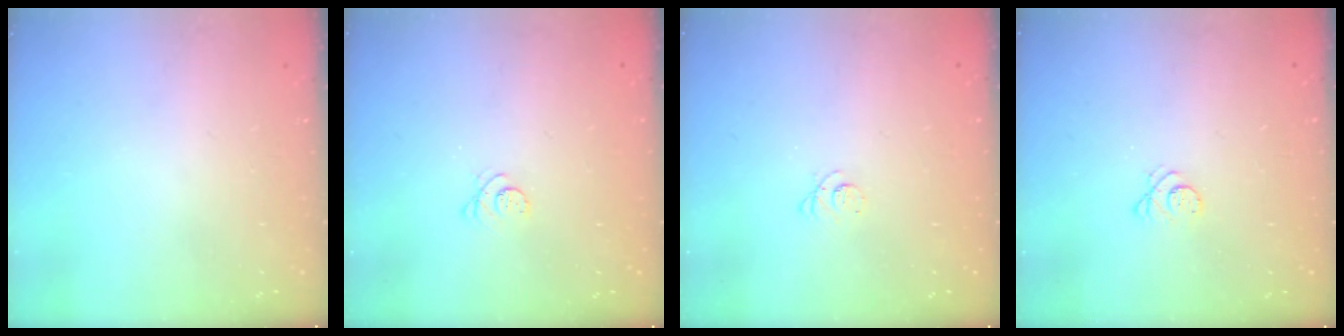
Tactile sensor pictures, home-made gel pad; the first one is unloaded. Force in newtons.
{"total": 2.8, "press": 2.8, "slide": 0.4}
{"total": 2.4, "press": 2.4, "slide": 0.3}
{"total": 3.3, "press": 3.3, "slide": 0.4}